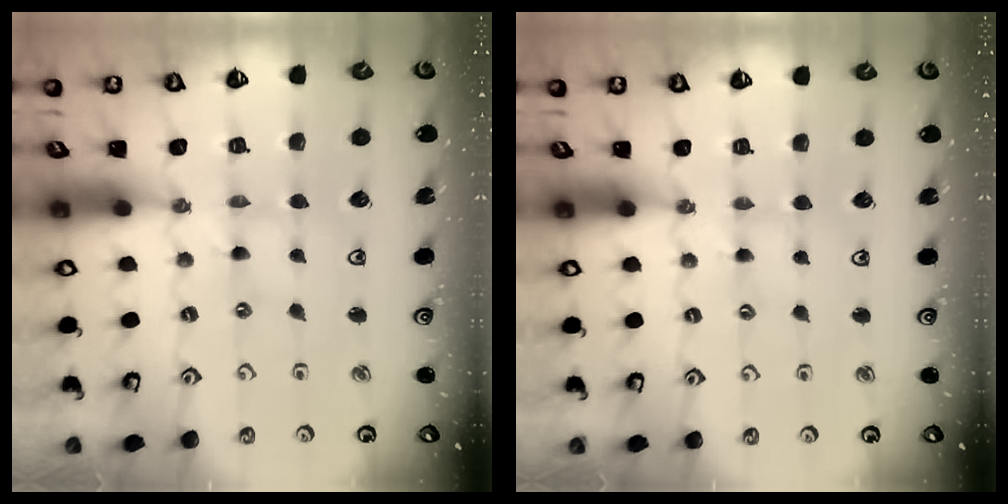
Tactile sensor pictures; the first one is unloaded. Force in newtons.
{"total": 3.4, "press": 3.4, "slide": 0.4}